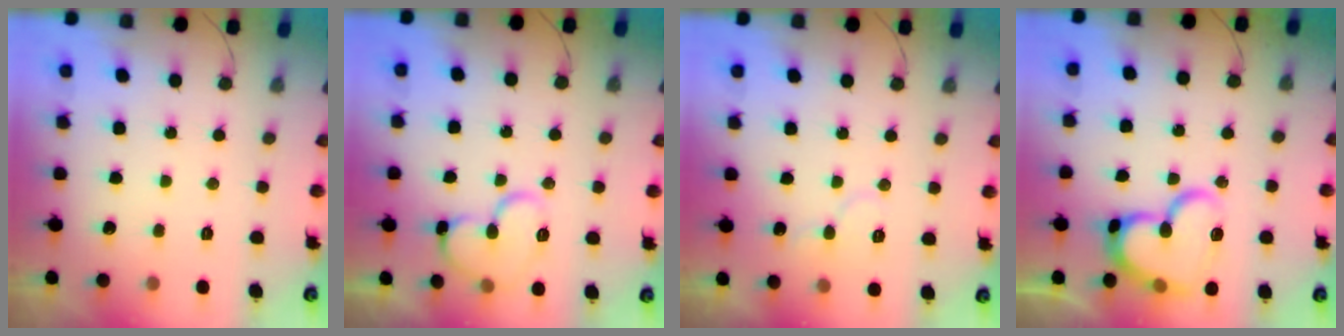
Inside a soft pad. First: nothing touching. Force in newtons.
{"total": 12.8, "press": 12.7, "slide": 1.7}
{"total": 5.4, "press": 5.3, "slide": 0.5}
{"total": 17.3, "press": 17.2, "slide": 1.6}